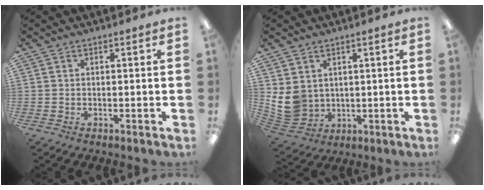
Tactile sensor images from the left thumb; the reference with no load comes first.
{"total": 8.5, "force": [2.0, 7.5, 3.4], "torque": [-0.093, -0.009, 0.045]}